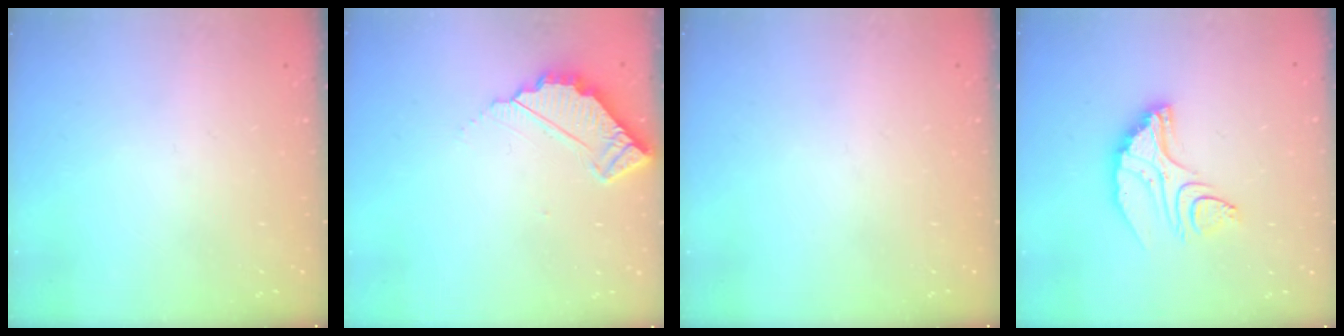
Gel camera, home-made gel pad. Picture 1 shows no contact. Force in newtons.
{"total": 4.7, "press": 4.7, "slide": 0.4}
{"total": 0.0}
{"total": 10.4, "press": 10.3, "slide": 0.8}